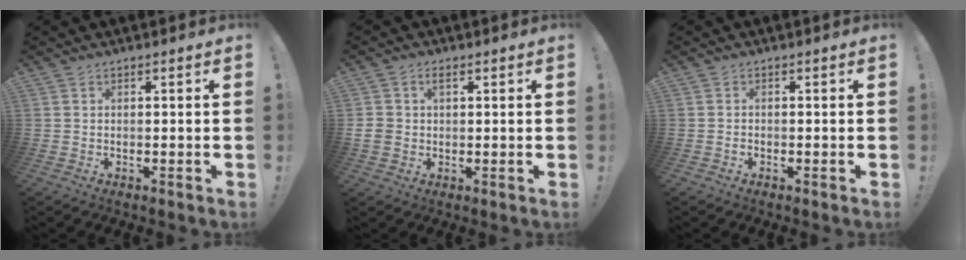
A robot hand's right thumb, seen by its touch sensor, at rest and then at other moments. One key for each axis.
{"total": 3.8, "fx": 0.9, "fy": 3.2, "fz": 1.8, "tx": -0.032, "ty": -0.001, "tz": 0.014}
{"total": 0.7, "fx": -0.6, "fy": 0.4, "fz": 0.1, "tx": -0.001, "ty": 0.003, "tz": -0.011}